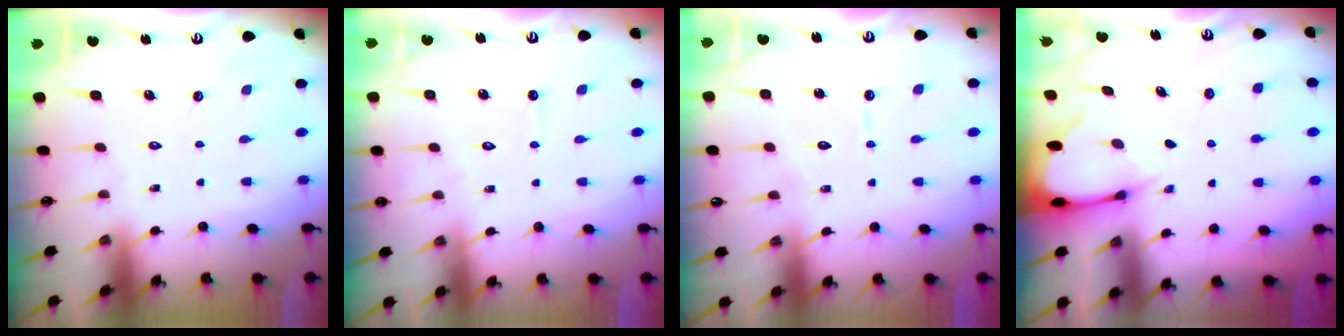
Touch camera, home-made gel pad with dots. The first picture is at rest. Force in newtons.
{"total": 2.8, "press": 2.8, "slide": 0.3}
{"total": 5.9, "press": 5.9, "slide": 0.2}
{"total": 2.7, "press": 2.7, "slide": 0.3}